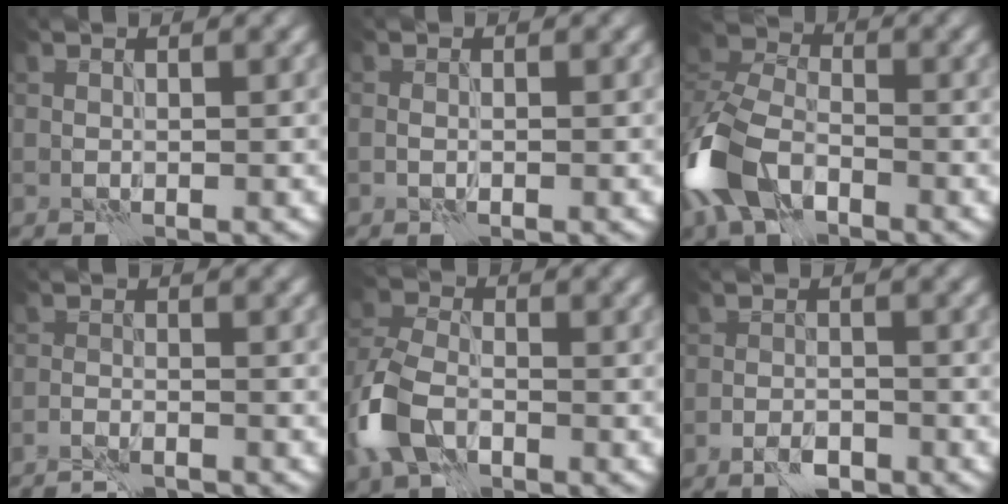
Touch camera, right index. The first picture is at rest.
{"total": 0.5, "force": [-0.2, 0.2, 0.4], "torque": [-0.010, 0.000, -0.005]}
{"total": 9.1, "force": [-4.2, 5.4, 6.0], "torque": [-0.142, 0.000, -0.097]}
{"total": 3.5, "force": [-3.3, 0.5, 1.0], "torque": [-0.018, 0.002, -0.054]}
{"total": 6.8, "force": [-3.0, 4.2, 4.5], "torque": [-0.108, 0.001, -0.075]}
{"total": 2.2, "force": [-1.6, 0.9, 1.2], "torque": [-0.018, 0.003, -0.030]}